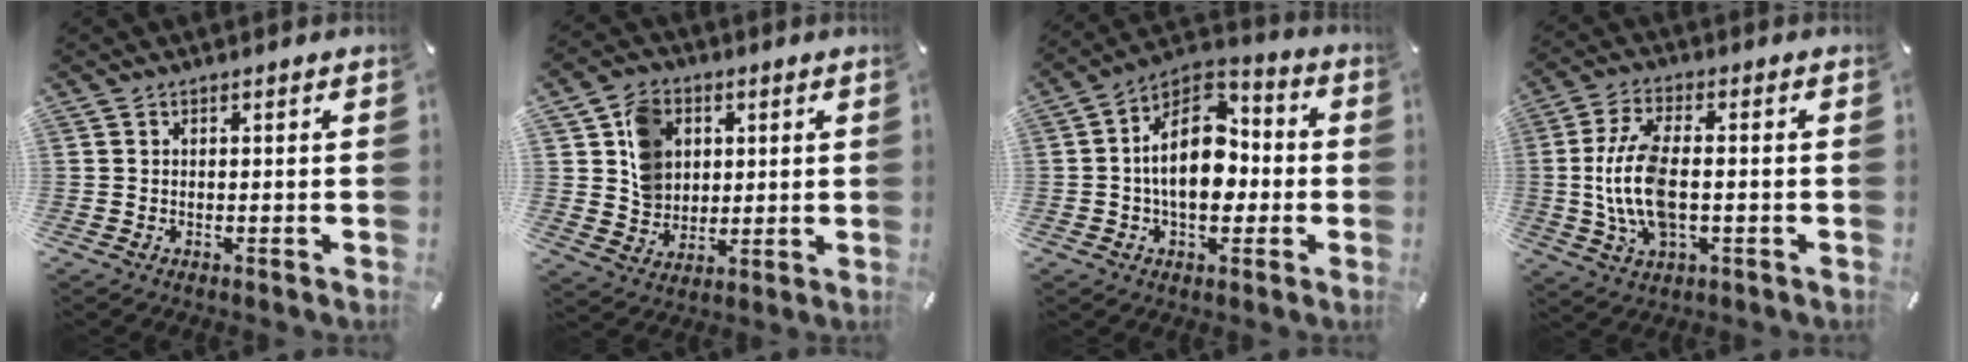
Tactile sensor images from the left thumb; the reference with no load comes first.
{"total": 9.3, "force": [2.8, 8.1, 3.6], "torque": [-0.060, 0.008, 0.054]}
{"total": 15.4, "force": [-0.7, 10.3, 11.4], "torque": [-0.193, 0.001, -0.017]}
{"total": 12.4, "force": [-1.0, 5.8, 11.0], "torque": [-0.233, -0.009, -0.015]}